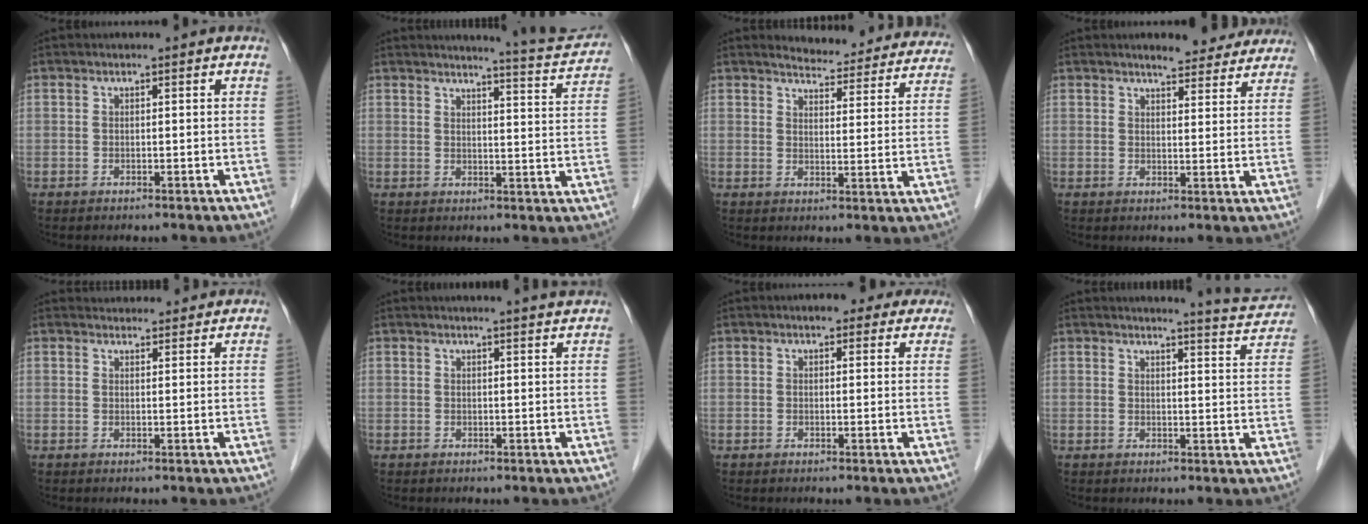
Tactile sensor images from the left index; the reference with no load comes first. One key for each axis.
{"total": 8.5, "fx": 8.4, "fy": -0.6, "fz": 1.3, "tx": -0.027, "ty": -0.032, "tz": 0.094}
{"total": 16.1, "fx": 15.3, "fy": 3.4, "fz": 3.7, "tx": -0.020, "ty": -0.041, "tz": 0.162}
{"total": 8.6, "fx": 7.7, "fy": 2.2, "fz": 3.1, "tx": -0.026, "ty": -0.004, "tz": 0.083}
{"total": 5.2, "fx": 5.0, "fy": 1.3, "fz": 0.6, "tx": -0.005, "ty": 0.016, "tz": 0.057}
{"total": 4.7, "fx": 4.4, "fy": -0.6, "fz": 1.5, "tx": -0.021, "ty": 0.002, "tz": 0.038}
{"total": 4.8, "fx": 3.8, "fy": 2.2, "fz": 2.0, "tx": -0.009, "ty": 0.009, "tz": 0.043}
{"total": 7.0, "fx": 6.9, "fy": -0.4, "fz": 0.7, "tx": -0.021, "ty": -0.028, "tz": 0.072}